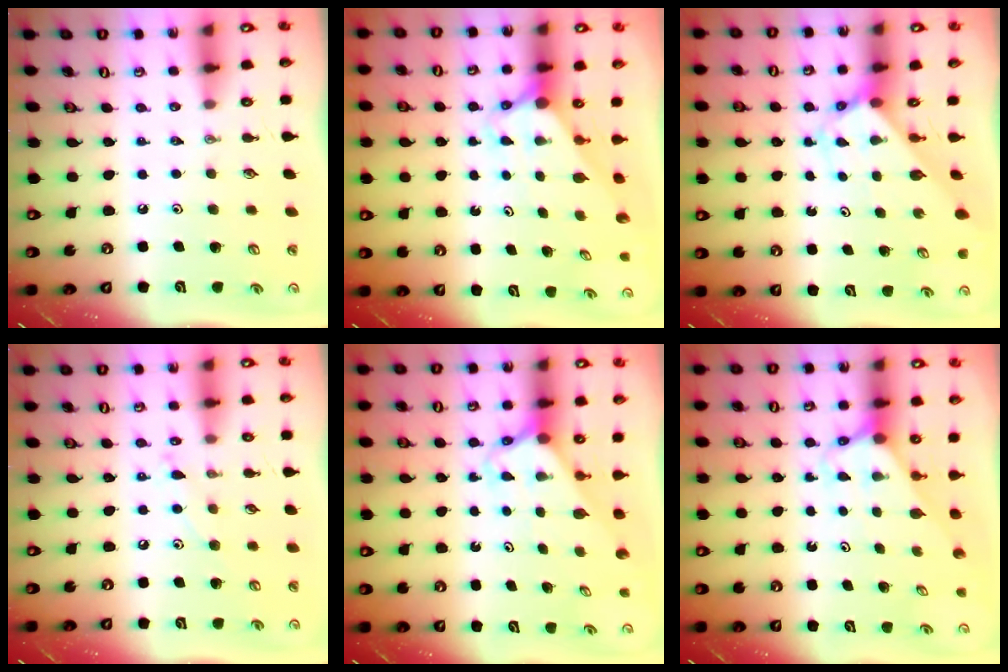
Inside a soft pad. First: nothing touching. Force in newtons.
{"total": 2.7, "press": 2.7, "slide": 0.0}
{"total": 2.7, "press": 2.7, "slide": 0.2}
{"total": 7.0, "press": 7.0, "slide": 0.6}
{"total": 2.6, "press": 2.6, "slide": 0.1}
{"total": 2.7, "press": 2.7, "slide": 0.2}